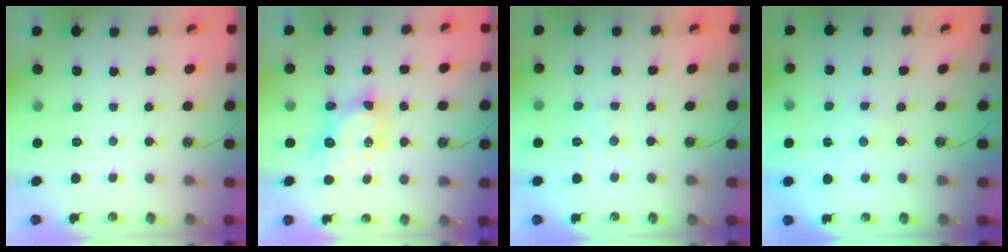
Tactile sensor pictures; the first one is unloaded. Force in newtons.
{"total": 6.8, "press": 6.8, "slide": 0.1}
{"total": 4.6, "press": 4.6, "slide": 0.6}
{"total": 0.0}